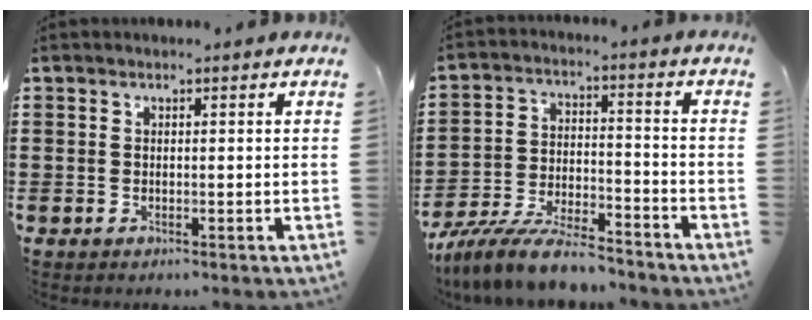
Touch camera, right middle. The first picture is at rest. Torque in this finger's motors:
{"motor_torque": [2.14, 0.00, 0.46, 0.21]}